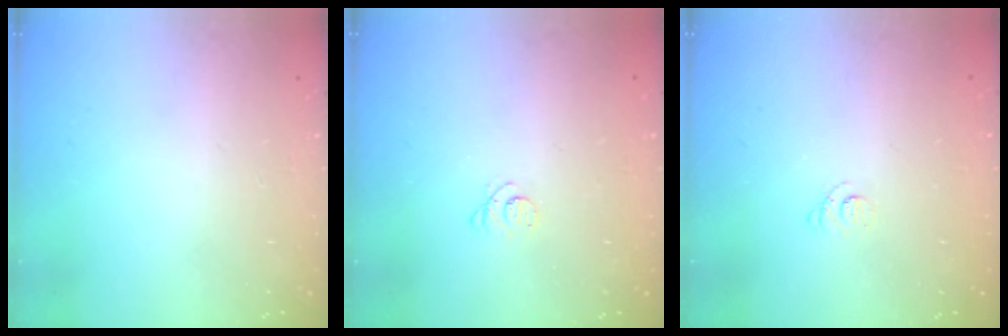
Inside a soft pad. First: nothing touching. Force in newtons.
{"total": 2.3, "press": 2.3, "slide": 0.3}
{"total": 2.3, "press": 2.2, "slide": 0.2}